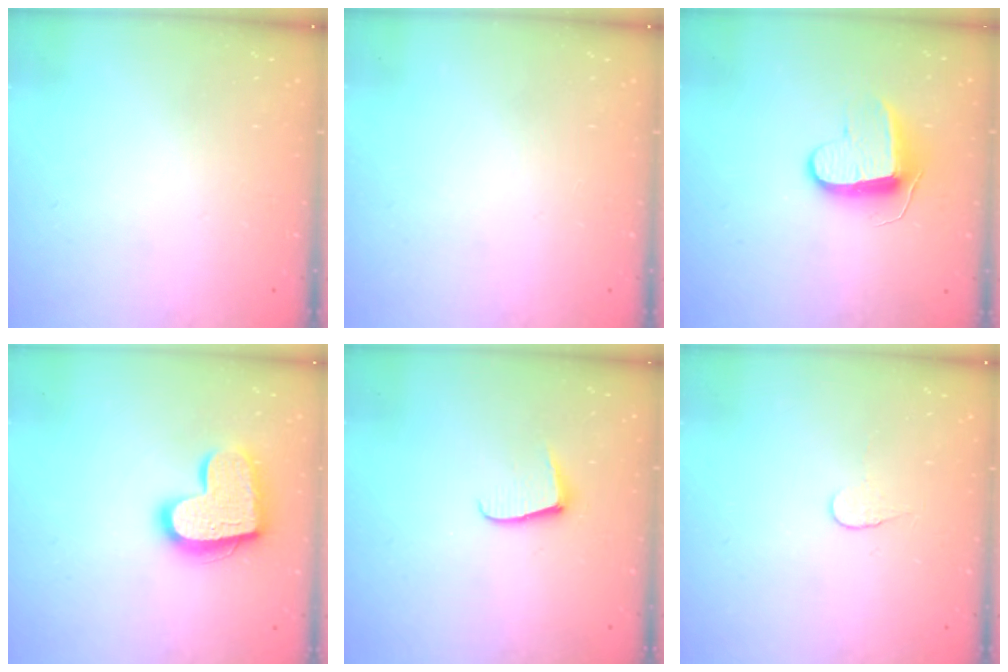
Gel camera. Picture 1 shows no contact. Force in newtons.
{"total": 0.0}
{"total": 9.4, "press": 9.4, "slide": 0.5}
{"total": 16.7, "press": 16.7, "slide": 1.1}
{"total": 5.7, "press": 5.7, "slide": 0.6}
{"total": 3.9, "press": 3.9, "slide": 0.4}